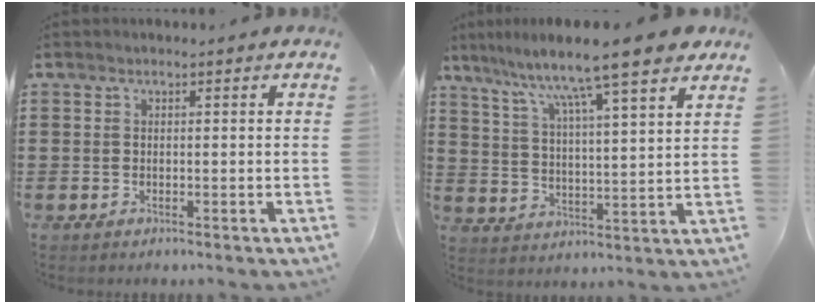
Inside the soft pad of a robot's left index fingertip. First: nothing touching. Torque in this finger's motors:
{"motor_torque": [2.03, -0.11, 1.05, 0.21]}